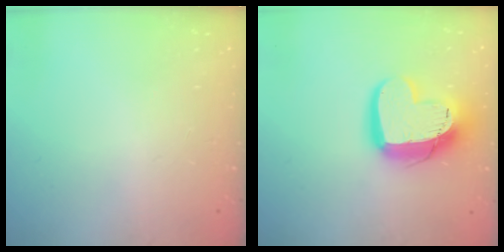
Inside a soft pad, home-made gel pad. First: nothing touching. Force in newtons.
{"total": 18.9, "press": 18.8, "slide": 1.5}